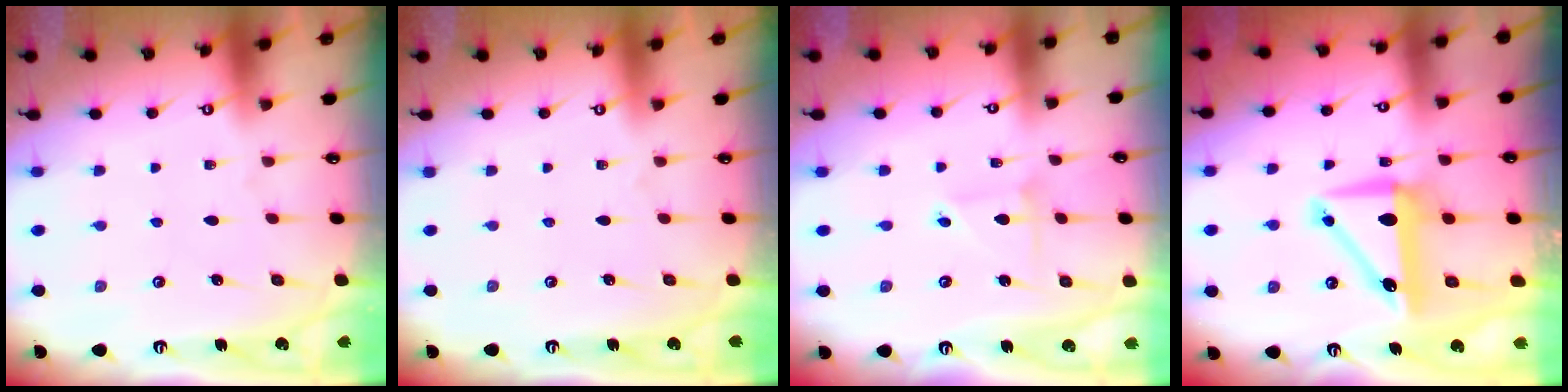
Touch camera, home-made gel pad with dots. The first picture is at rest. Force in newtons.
{"total": 0.0}
{"total": 2.4, "press": 2.4, "slide": 0.2}
{"total": 9.4, "press": 9.2, "slide": 1.9}